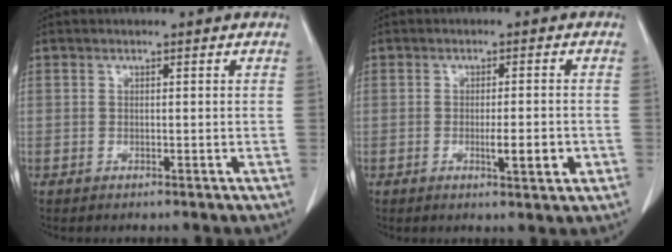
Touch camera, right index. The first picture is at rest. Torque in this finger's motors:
{"motor_torque": [0.12, -0.04, 0.20, 0.04]}